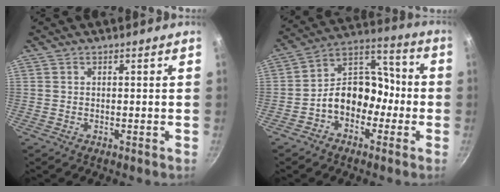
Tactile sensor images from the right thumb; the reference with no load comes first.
{"total": 12.1, "force": [-3.6, 9.1, 7.1], "torque": [-0.057, 0.065, -0.079]}